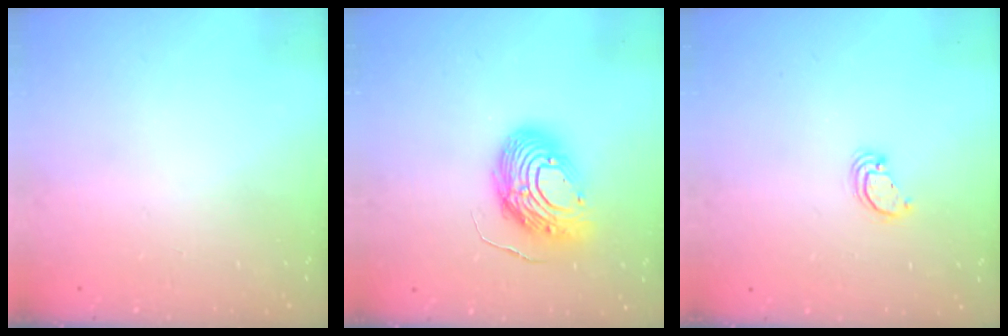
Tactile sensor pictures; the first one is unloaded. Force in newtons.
{"total": 12.5, "press": 12.4, "slide": 0.9}
{"total": 2.9, "press": 2.9, "slide": 0.1}